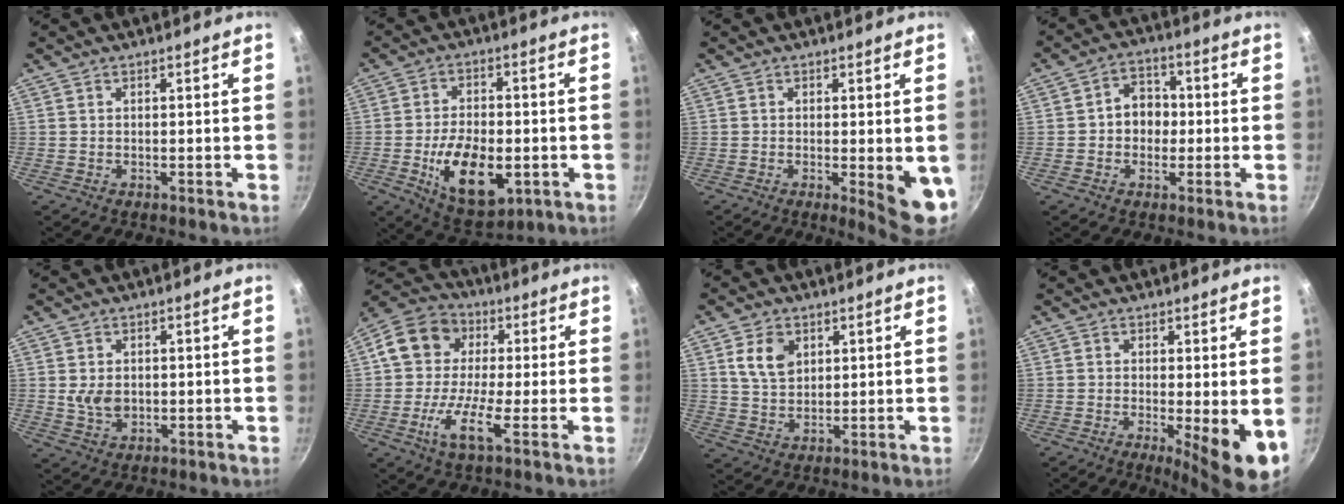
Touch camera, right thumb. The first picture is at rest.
{"total": 14.5, "force": [-3.7, 7.9, 11.6], "torque": [-0.174, 0.007, -0.048]}
{"total": 7.9, "force": [-1.1, 2.0, 7.6], "torque": [-0.083, -0.011, -0.008]}
{"total": 7.0, "force": [-0.4, 5.8, 3.8], "torque": [-0.015, 0.017, -0.013]}
{"total": 4.5, "force": [0.1, 3.3, 3.1], "torque": [-0.051, -0.006, 0.008]}
{"total": 12.9, "force": [-1.4, 7.9, 10.1], "torque": [-0.165, 0.035, -0.049]}
{"total": 7.0, "force": [2.6, 5.1, 4.1], "torque": [-0.058, -0.010, 0.051]}
{"total": 8.7, "force": [-1.5, 1.9, 8.4], "torque": [-0.104, -0.010, -0.012]}